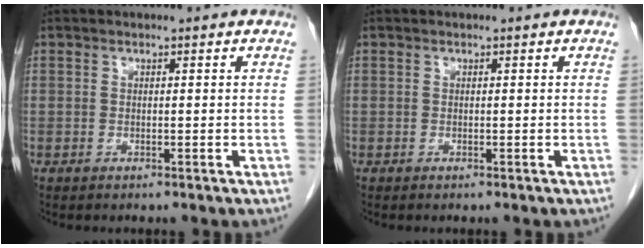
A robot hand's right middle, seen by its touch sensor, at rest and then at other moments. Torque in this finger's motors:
{"motor_torque": [0.47, -0.35, 0.05, 0.01]}